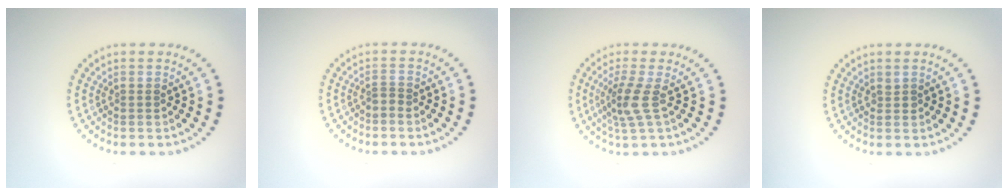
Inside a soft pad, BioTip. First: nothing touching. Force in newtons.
{"total": 0.6, "press": 0.4, "slide": 0.5}
{"total": 2.7, "press": 2.1, "slide": 1.7}
{"total": 0.6, "press": 0.4, "slide": 0.4}